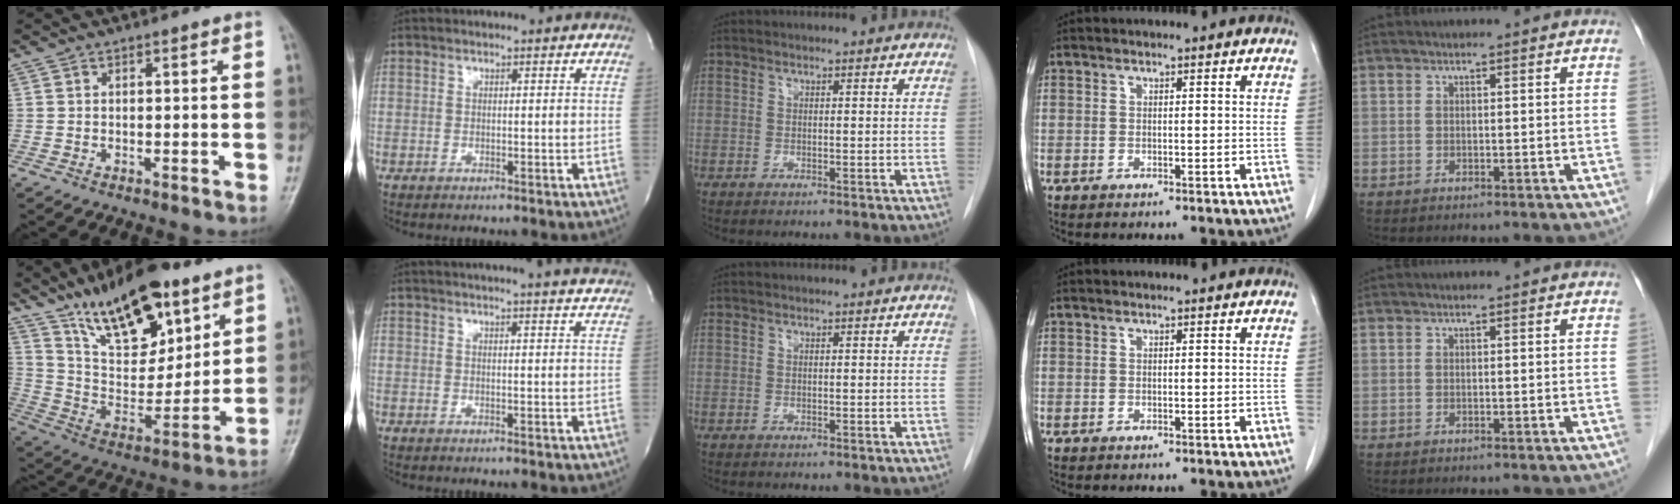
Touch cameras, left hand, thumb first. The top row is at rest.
{"thumb": {"total": 21.1, "force": [13.5, 8.9, 13.5], "torque": [-0.179, -0.066, 0.243]}, "index": {"total": 15.1, "force": [14.0, 0.0, 5.6], "torque": [-0.087, -0.010, 0.164]}}